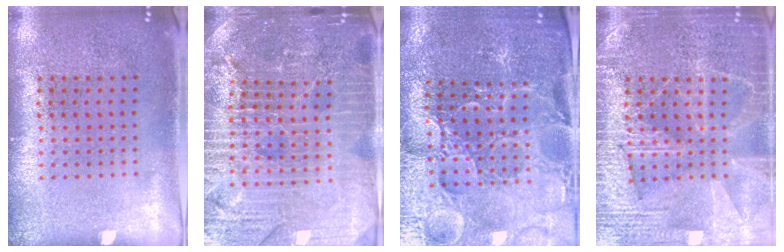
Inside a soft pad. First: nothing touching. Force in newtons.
{"total": 5.0, "press": 4.6, "slide": 1.9}
{"total": 3.8, "press": 3.7, "slide": 0.6}
{"total": 4.0, "press": 4.0, "slide": 0.6}